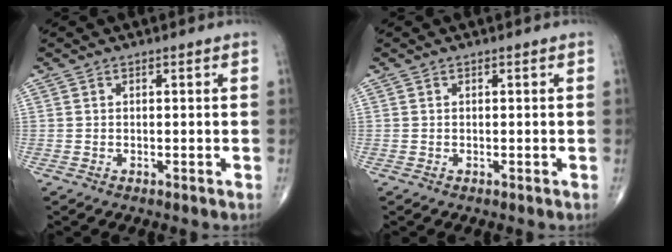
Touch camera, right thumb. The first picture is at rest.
{"total": 0.0}